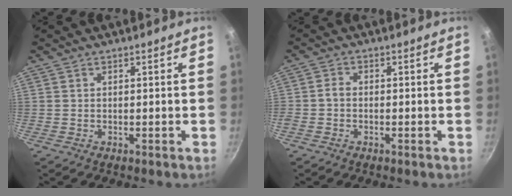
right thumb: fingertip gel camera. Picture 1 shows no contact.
{"total": 1.8, "force": [-0.5, 1.3, 1.0], "torque": [-0.021, 0.011, -0.015]}